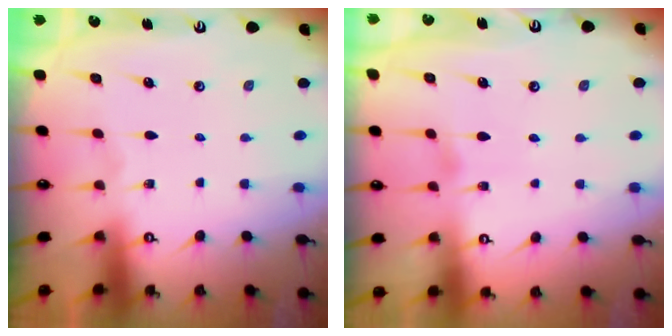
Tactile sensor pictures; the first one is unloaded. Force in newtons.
{"total": 3.6, "press": 3.6, "slide": 0.4}